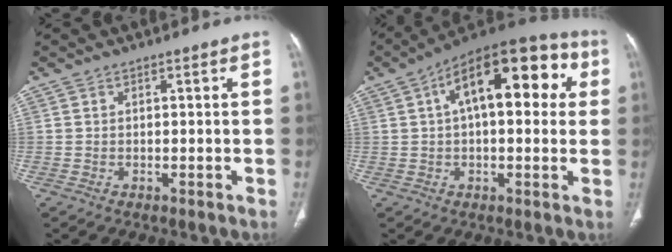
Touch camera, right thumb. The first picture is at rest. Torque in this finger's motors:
{"motor_torque": [0.92, 3.97, 1.54, -0.50, 0.48]}